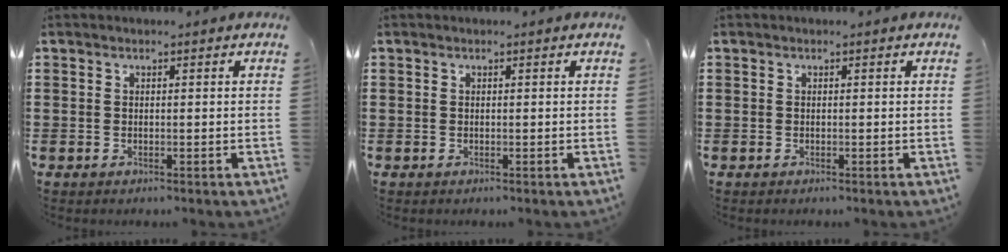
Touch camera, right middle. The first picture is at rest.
{"total": 0.0}
{"total": 0.0}